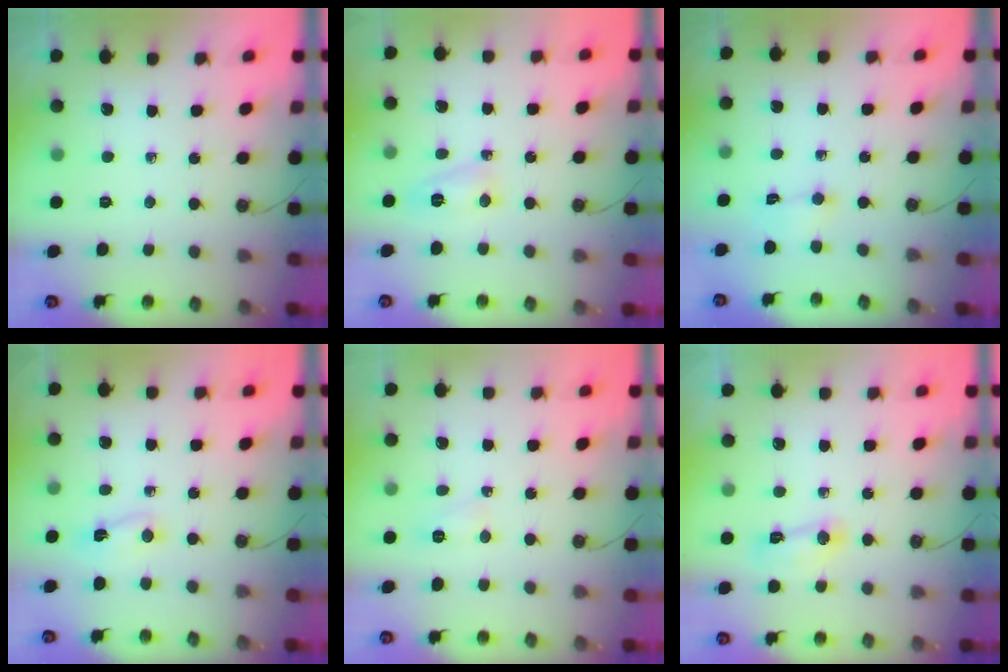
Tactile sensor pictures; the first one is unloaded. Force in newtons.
{"total": 4.3, "press": 4.1, "slide": 0.9}
{"total": 1.6, "press": 1.4, "slide": 0.7}
{"total": 2.0, "press": 1.6, "slide": 1.2}
{"total": 3.3, "press": 3.3, "slide": 0.6}
{"total": 5.5, "press": 5.4, "slide": 0.7}